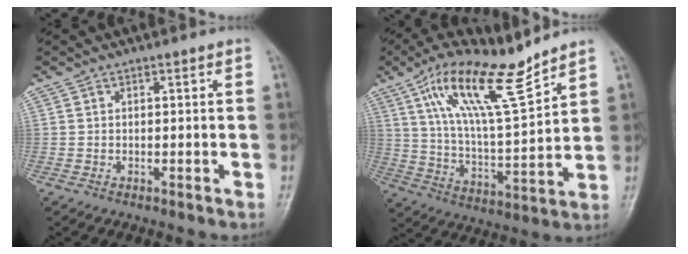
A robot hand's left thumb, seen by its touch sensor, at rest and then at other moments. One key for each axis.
{"total": 16.1, "fx": 10.7, "fy": 3.5, "fz": 11.6, "tx": -0.196, "ty": -0.052, "tz": 0.203}